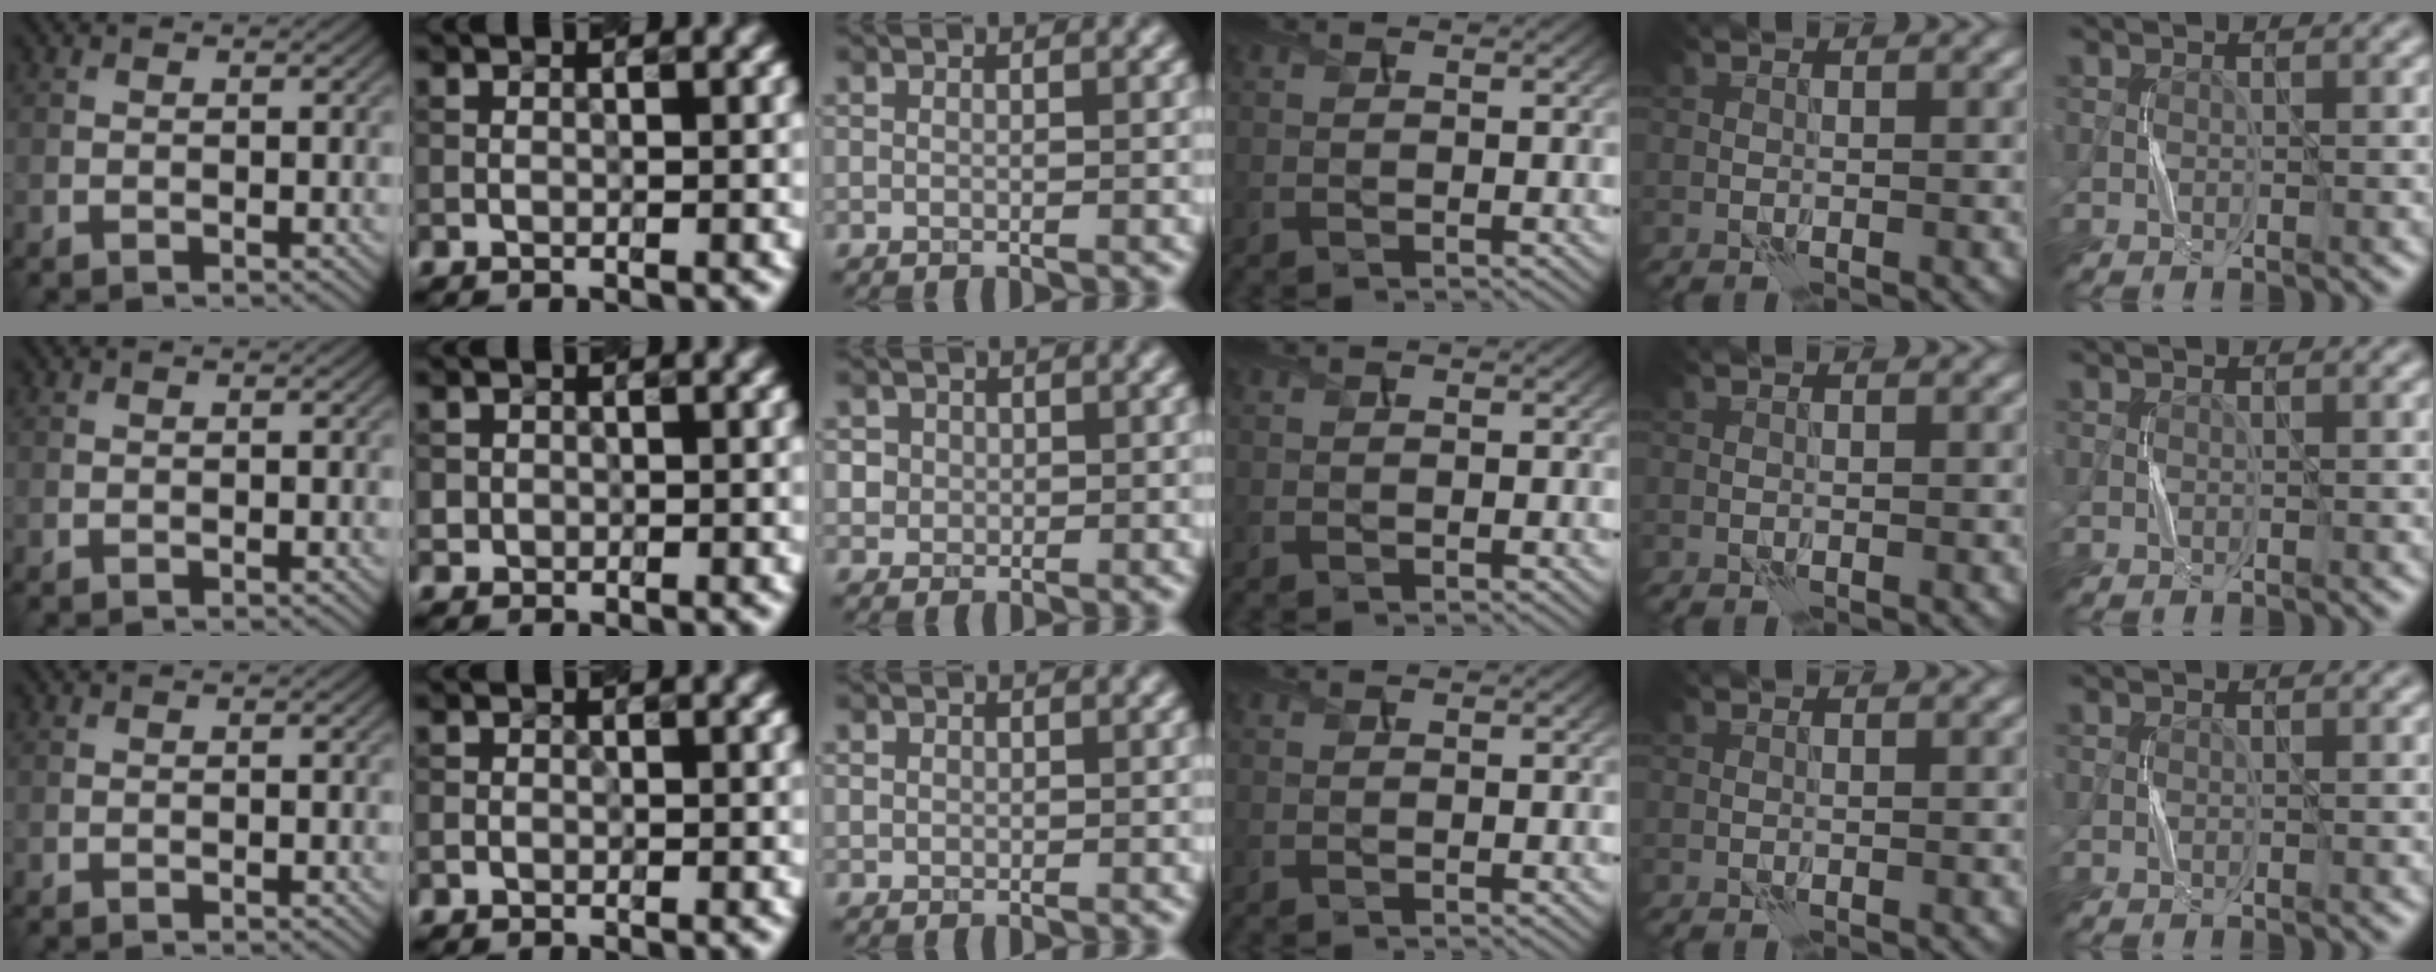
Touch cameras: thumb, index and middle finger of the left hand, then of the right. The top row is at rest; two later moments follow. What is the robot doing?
{"motion": "press", "object": "button"}